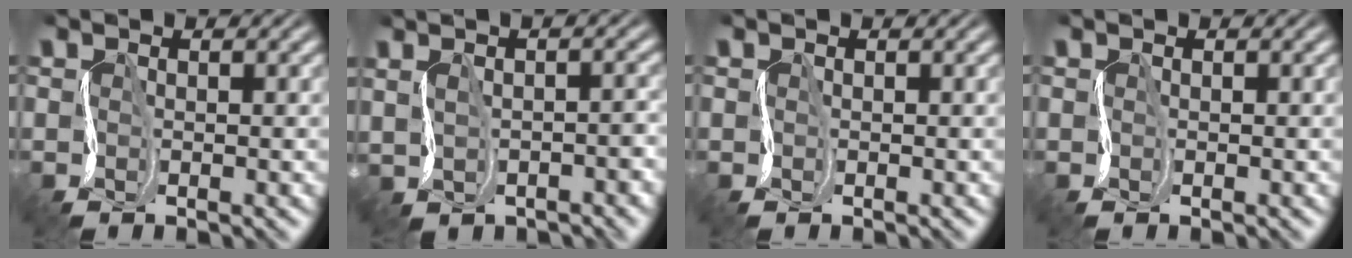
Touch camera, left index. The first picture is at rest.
{"total": 1.1, "force": [-1.0, -0.1, 0.4], "torque": [-0.007, -0.013, -0.003]}
{"total": 1.0, "force": [0.2, 1.0, 0.2], "torque": [-0.007, 0.004, -0.010]}
{"total": 0.7, "force": [0.1, 0.6, 0.2], "torque": [-0.004, 0.003, -0.005]}